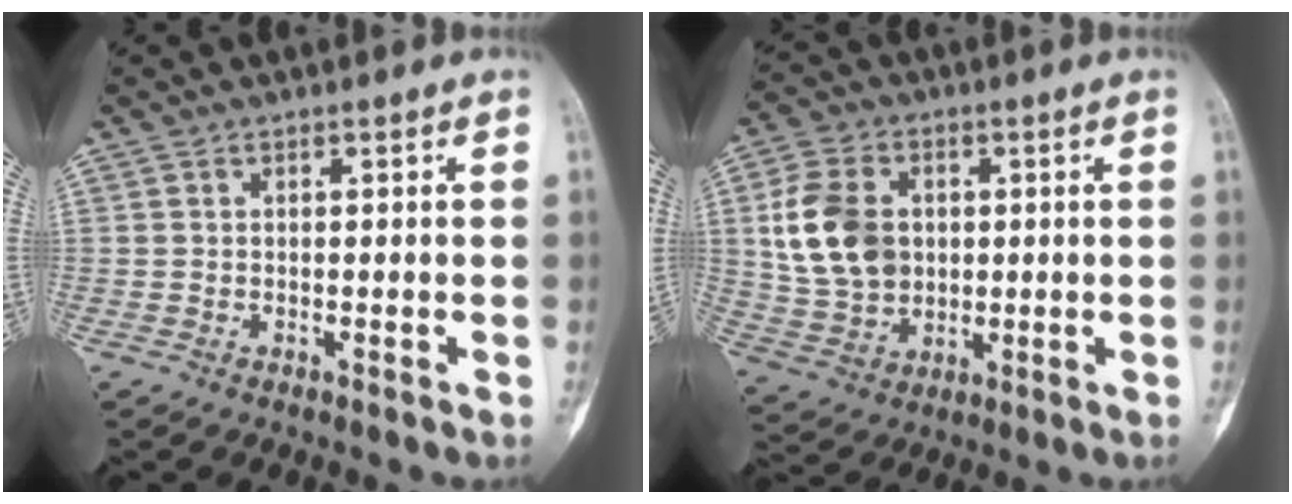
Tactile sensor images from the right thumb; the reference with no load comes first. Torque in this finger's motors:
{"motor_torque": [-0.32, 0.92, 1.14, 0.02, 0.20]}